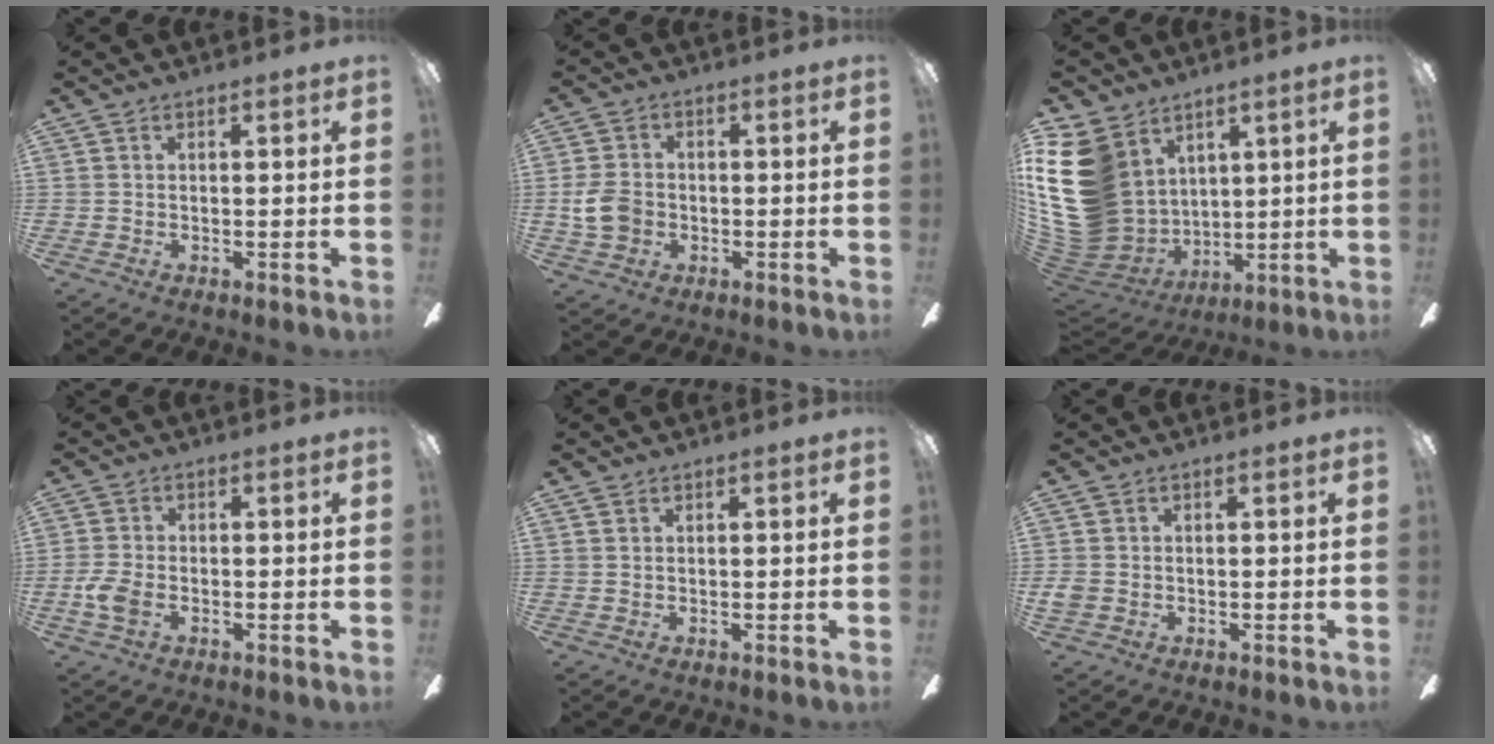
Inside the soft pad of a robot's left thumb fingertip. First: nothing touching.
{"total": 6.9, "force": [-1.5, 5.3, 4.2], "torque": [-0.099, 0.010, -0.026]}
{"total": 21.7, "force": [5.5, 16.9, 12.4], "torque": [-0.304, -0.043, 0.116]}
{"total": 5.1, "force": [-1.8, 3.0, 3.8], "torque": [-0.086, 0.001, -0.035]}
{"total": 0.7, "force": [0.4, 0.6, 0.3], "torque": [-0.007, 0.005, 0.006]}
{"total": 2.0, "force": [-0.6, 1.7, 0.9], "torque": [-0.013, 0.003, -0.010]}